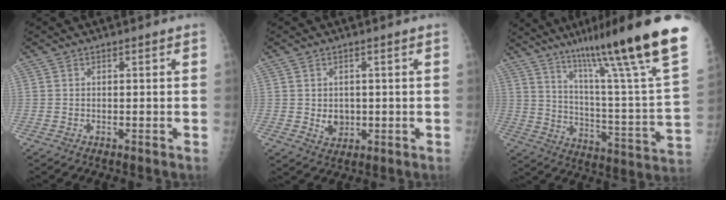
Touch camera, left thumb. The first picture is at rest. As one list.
[{"total": 3.5, "force": [0.0, 2.8, 2.0], "torque": [-0.018, -0.003, 0.010]}, {"total": 30.0, "force": [19.5, 2.2, 22.7], "torque": [-0.308, -0.079, 0.298]}]